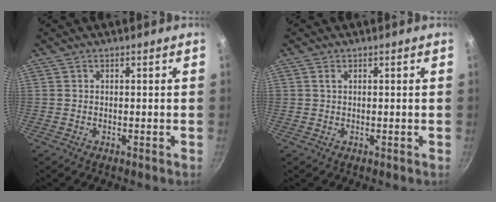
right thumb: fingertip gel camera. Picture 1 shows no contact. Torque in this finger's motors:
{"motor_torque": [-0.15, -0.14, 0.16, 0.36, -0.02]}